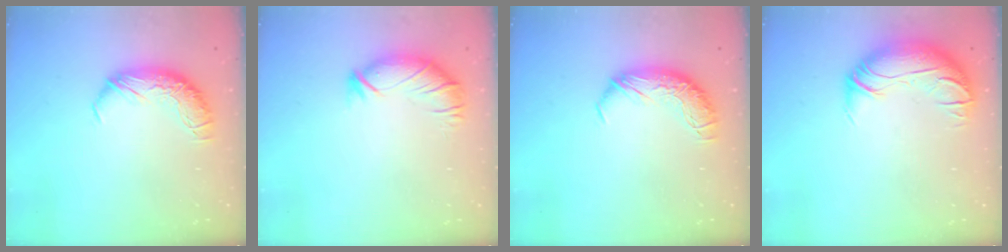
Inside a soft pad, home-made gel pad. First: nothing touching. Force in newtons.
{"total": 2.9, "press": 2.3, "slide": 1.7}
{"total": 0.0}
{"total": 3.0, "press": 1.0, "slide": 2.8}